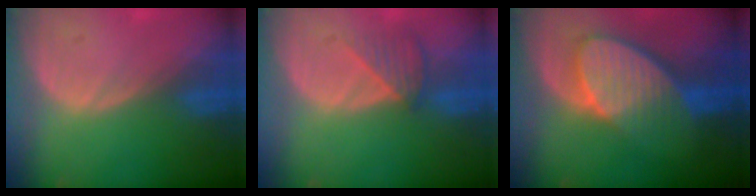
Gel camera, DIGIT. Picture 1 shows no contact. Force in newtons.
{"total": 3.6, "press": 3.5, "slide": 1.0}
{"total": 8.9, "press": 8.1, "slide": 3.7}